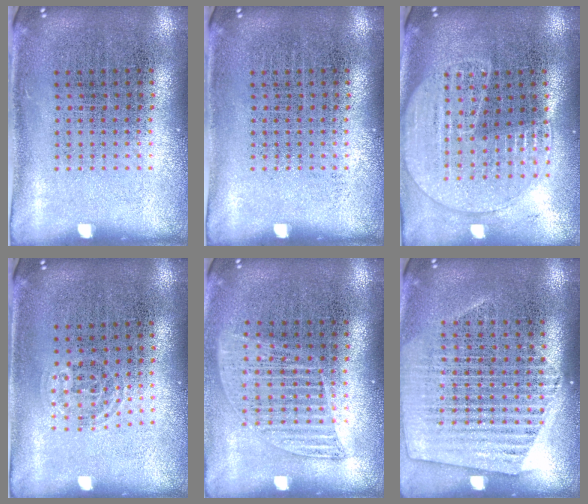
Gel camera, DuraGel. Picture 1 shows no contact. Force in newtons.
{"total": 0.0}
{"total": 1.8, "press": 1.7, "slide": 0.6}
{"total": 0.9, "press": 0.5, "slide": 0.7}
{"total": 1.2, "press": 1.1, "slide": 0.5}
{"total": 1.5, "press": 1.4, "slide": 0.5}